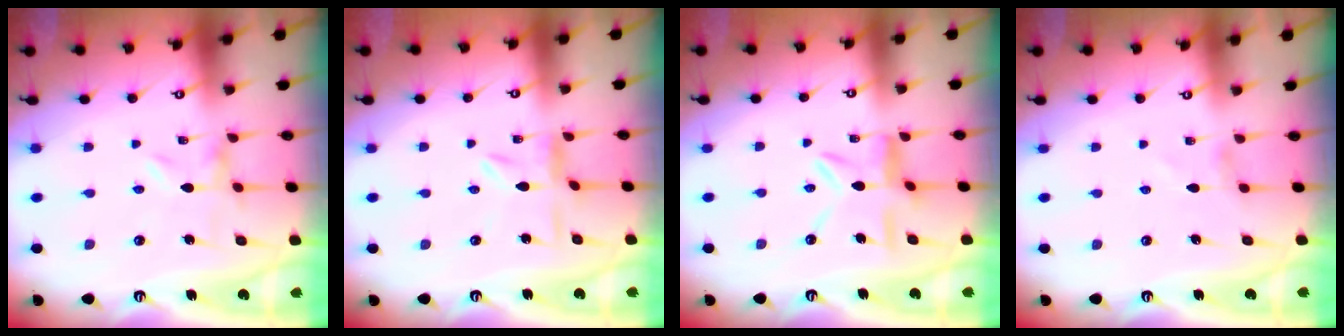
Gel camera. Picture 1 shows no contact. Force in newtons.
{"total": 1.3, "press": 1.2, "slide": 0.2}
{"total": 9.4, "press": 9.4, "slide": 0.8}
{"total": 0.0}